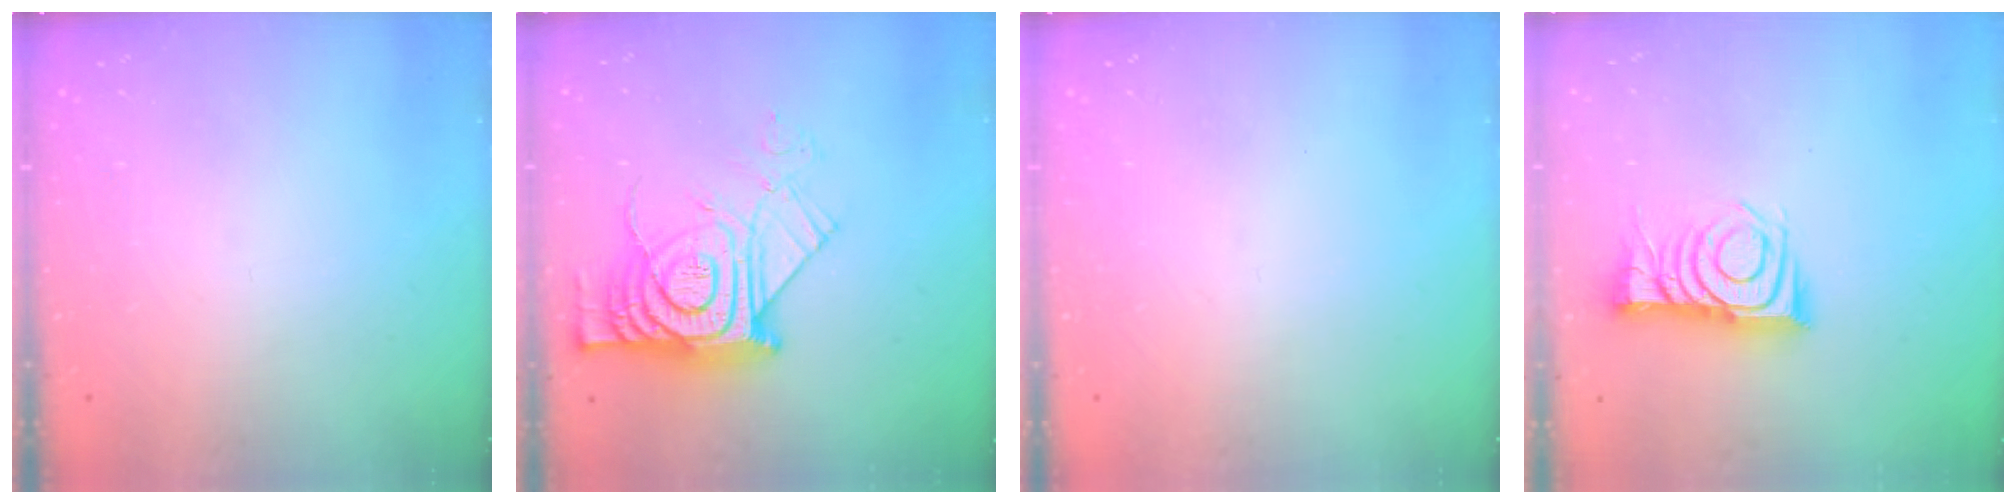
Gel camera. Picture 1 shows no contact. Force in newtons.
{"total": 15.8, "press": 15.8, "slide": 1.2}
{"total": 0.0}
{"total": 11.2, "press": 11.2, "slide": 0.5}